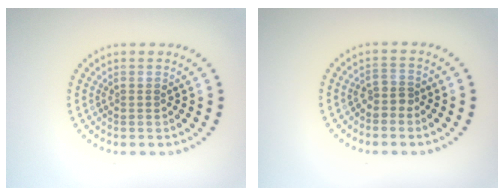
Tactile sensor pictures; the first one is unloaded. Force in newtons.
{"total": 1.5, "press": 1.2, "slide": 0.9}